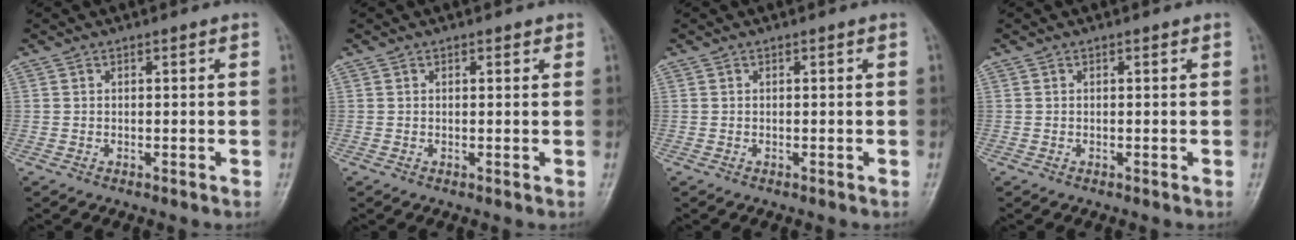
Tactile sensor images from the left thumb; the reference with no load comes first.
{"total": 0.9, "force": [0.6, 0.5, 0.4], "torque": [0.002, -0.003, 0.003]}
{"total": 0.0}
{"total": 0.0}